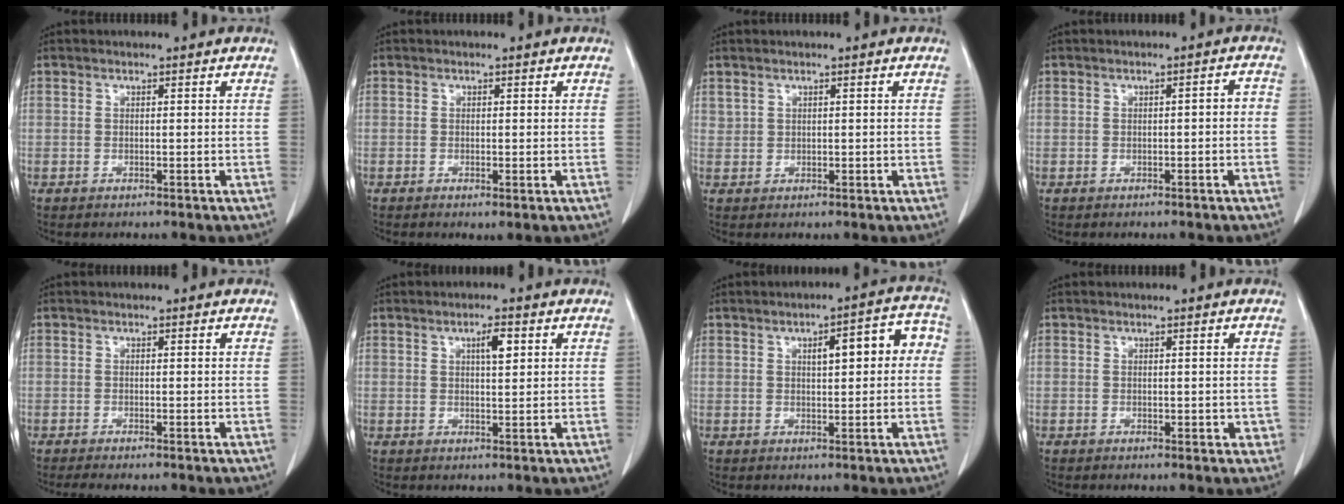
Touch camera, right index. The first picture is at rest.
{"total": 0.9, "force": [-0.2, 0.3, 0.9], "torque": [-0.011, -0.003, 0.001]}
{"total": 1.1, "force": [0.8, 0.7, 0.3], "torque": [-0.002, 0.004, 0.021]}
{"total": 1.6, "force": [-0.5, 0.5, 1.5], "torque": [-0.018, 0.005, -0.006]}
{"total": 1.9, "force": [-1.6, 0.0, 1.1], "torque": [-0.017, -0.004, -0.024]}
{"total": 3.2, "force": [1.2, 0.7, 2.8], "torque": [-0.047, 0.000, 0.019]}
{"total": 7.3, "force": [1.2, 2.4, 6.8], "torque": [-0.085, 0.034, 0.014]}
{"total": 1.6, "force": [-0.1, 1.1, 1.2], "torque": [-0.011, 0.003, 0.004]}